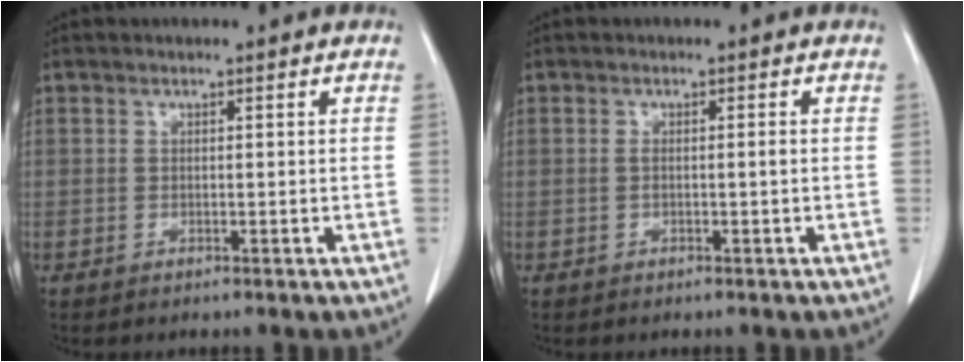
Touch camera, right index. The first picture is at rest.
{"total": 1.0, "force": [-0.1, 0.1, 1.0], "torque": [-0.015, 0.002, 0.002]}